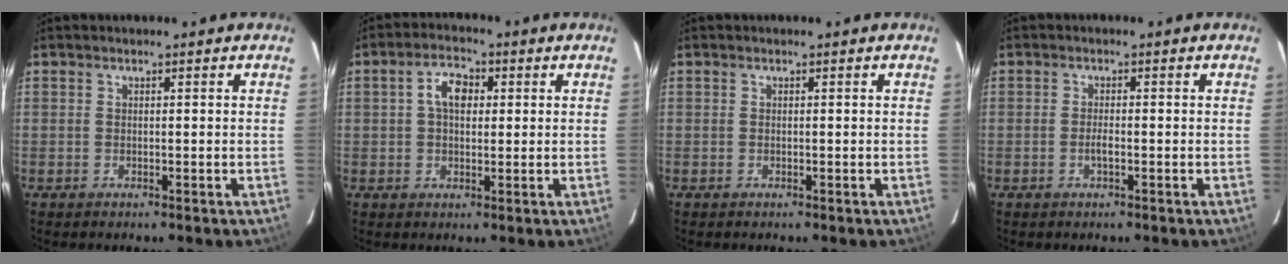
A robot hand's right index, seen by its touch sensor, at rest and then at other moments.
{"total": 5.3, "force": [1.0, 3.3, 4.0], "torque": [-0.071, 0.018, 0.018]}
{"total": 0.0}
{"total": 1.3, "force": [-0.5, 0.3, 1.2], "torque": [-0.024, -0.001, -0.010]}